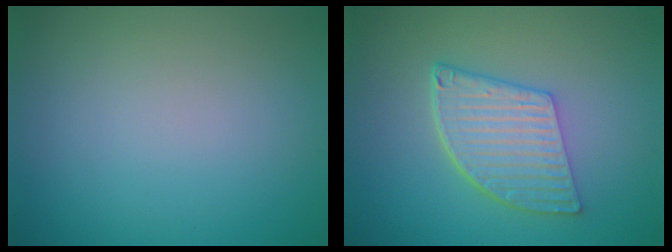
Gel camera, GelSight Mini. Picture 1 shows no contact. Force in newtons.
{"total": 5.6, "press": 4.1, "slide": 3.7}